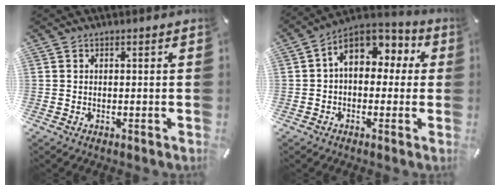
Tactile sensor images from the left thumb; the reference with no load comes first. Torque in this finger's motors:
{"motor_torque": [0.10, 0.74, 0.75, 0.41, 0.19]}